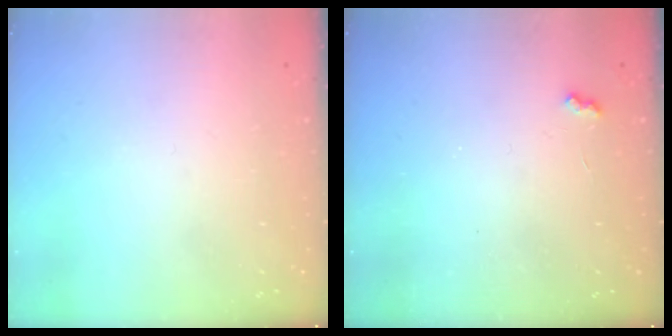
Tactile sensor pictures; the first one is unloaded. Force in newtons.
{"total": 3.3, "press": 3.3, "slide": 0.5}